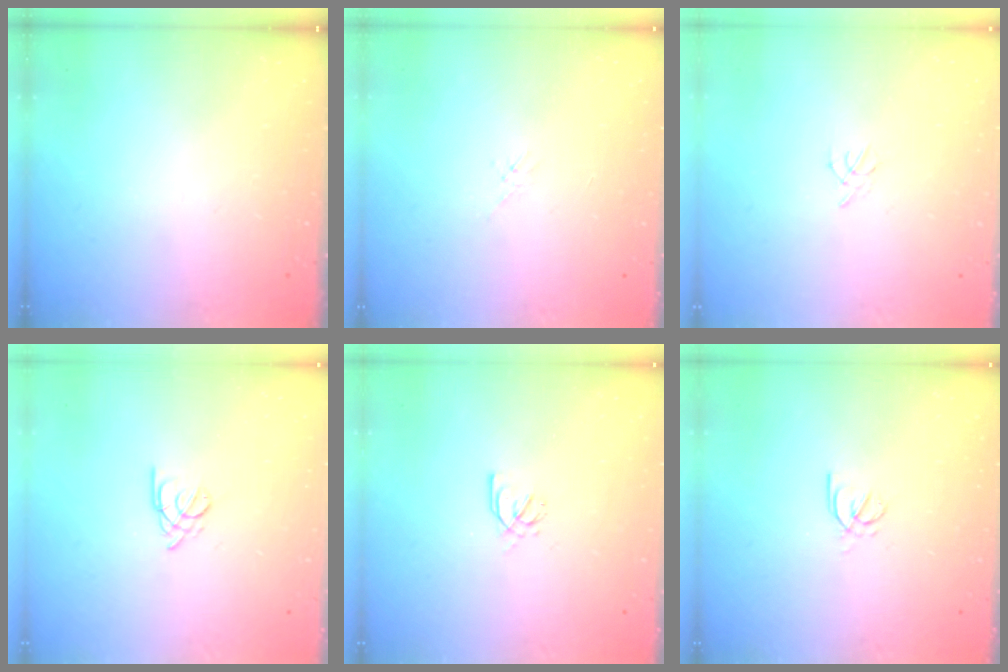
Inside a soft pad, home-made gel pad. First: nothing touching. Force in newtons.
{"total": 0.5, "press": 0.5, "slide": 0.2}
{"total": 1.3, "press": 1.2, "slide": 0.4}
{"total": 2.5, "press": 2.5, "slide": 0.7}
{"total": 1.7, "press": 1.6, "slide": 0.5}
{"total": 1.7, "press": 1.6, "slide": 0.5}